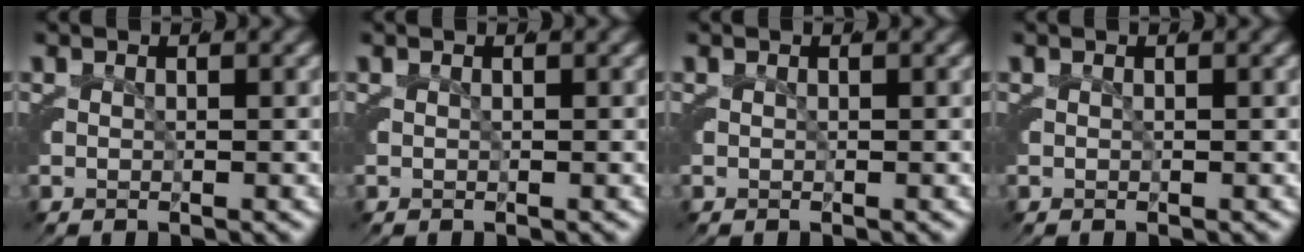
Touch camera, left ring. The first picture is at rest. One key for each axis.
{"total": 0.0}
{"total": 0.0}
{"total": 0.0}